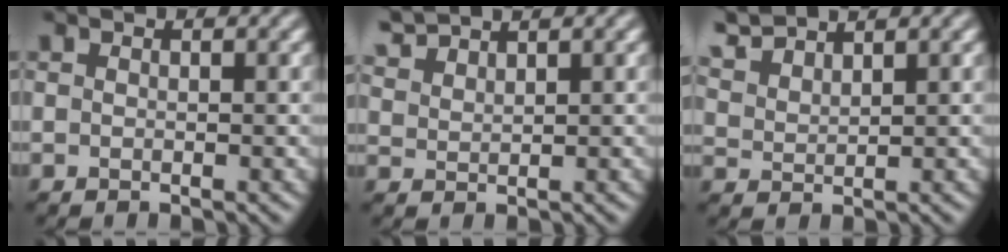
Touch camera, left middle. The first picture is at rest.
{"total": 2.5, "force": [2.4, 0.2, 0.5], "torque": [-0.012, 0.009, 0.055]}
{"total": 3.3, "force": [3.2, 0.6, 0.9], "torque": [-0.027, 0.012, 0.068]}